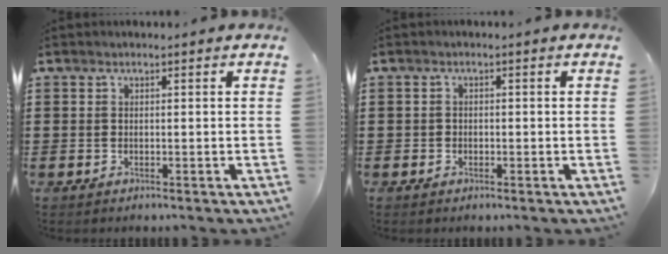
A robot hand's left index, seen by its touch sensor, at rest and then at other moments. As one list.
[{"total": 0.9, "force": [-0.4, 0.7, 0.1], "torque": [-0.005, 0.003, -0.010]}]